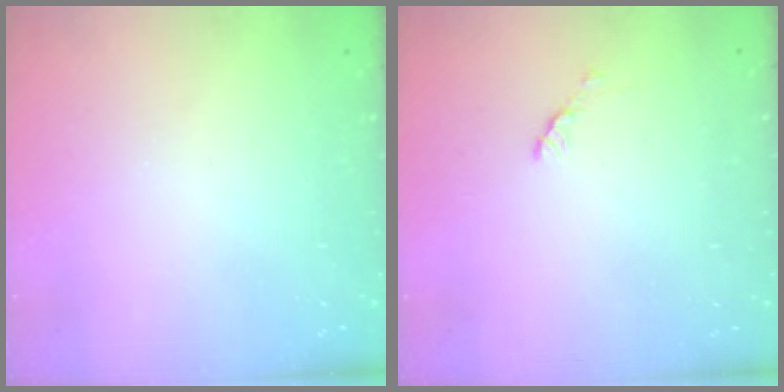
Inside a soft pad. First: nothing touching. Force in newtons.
{"total": 2.8, "press": 2.7, "slide": 0.4}